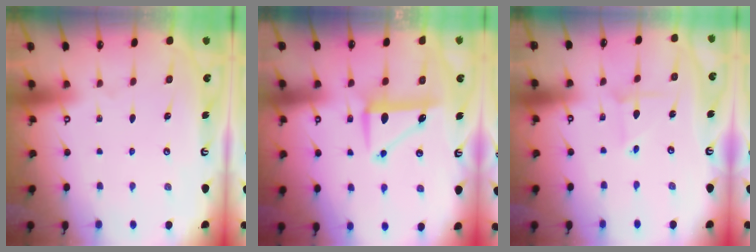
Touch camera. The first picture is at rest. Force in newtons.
{"total": 8.6, "press": 8.6, "slide": 0.2}
{"total": 2.0, "press": 2.0, "slide": 0.3}